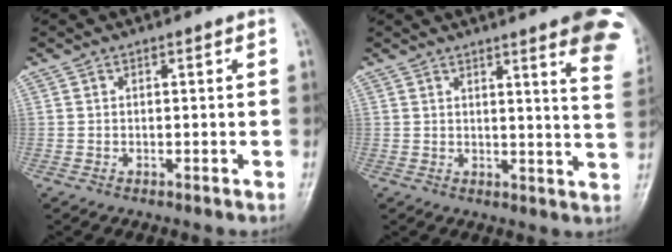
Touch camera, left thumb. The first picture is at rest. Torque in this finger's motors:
{"motor_torque": [2.30, 1.10, 1.49, -1.20, 0.29]}